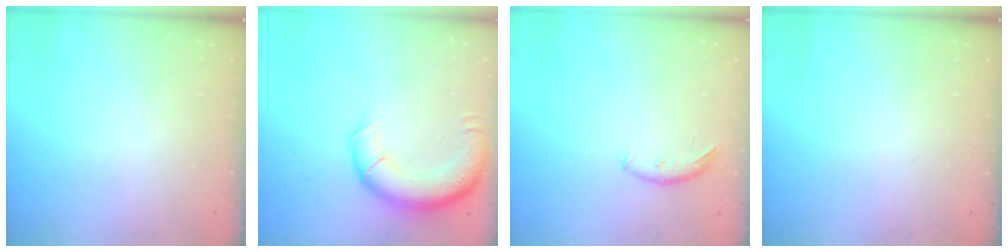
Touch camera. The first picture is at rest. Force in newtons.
{"total": 14.8, "press": 14.4, "slide": 3.5}
{"total": 7.2, "press": 7.1, "slide": 1.3}
{"total": 0.0}